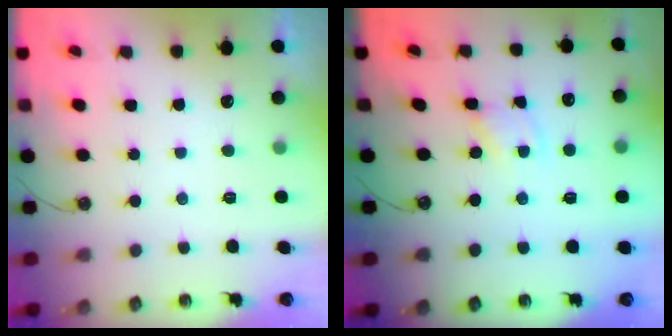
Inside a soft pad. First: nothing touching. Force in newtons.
{"total": 1.5, "press": 1.5, "slide": 0.1}